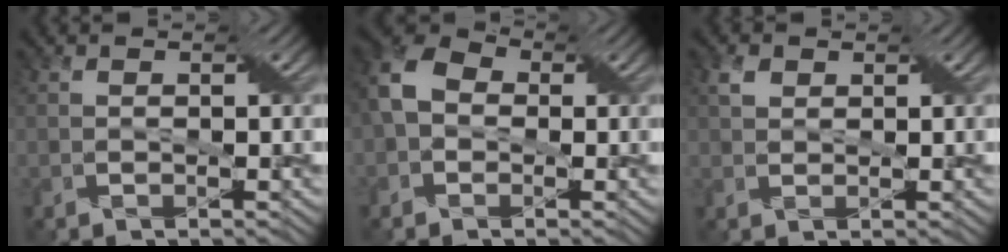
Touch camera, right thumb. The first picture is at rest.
{"total": 6.2, "force": [-0.2, 4.9, 3.8], "torque": [-0.101, 0.013, -0.018]}
{"total": 1.9, "force": [1.0, 1.3, 0.9], "torque": [-0.023, 0.005, 0.020]}